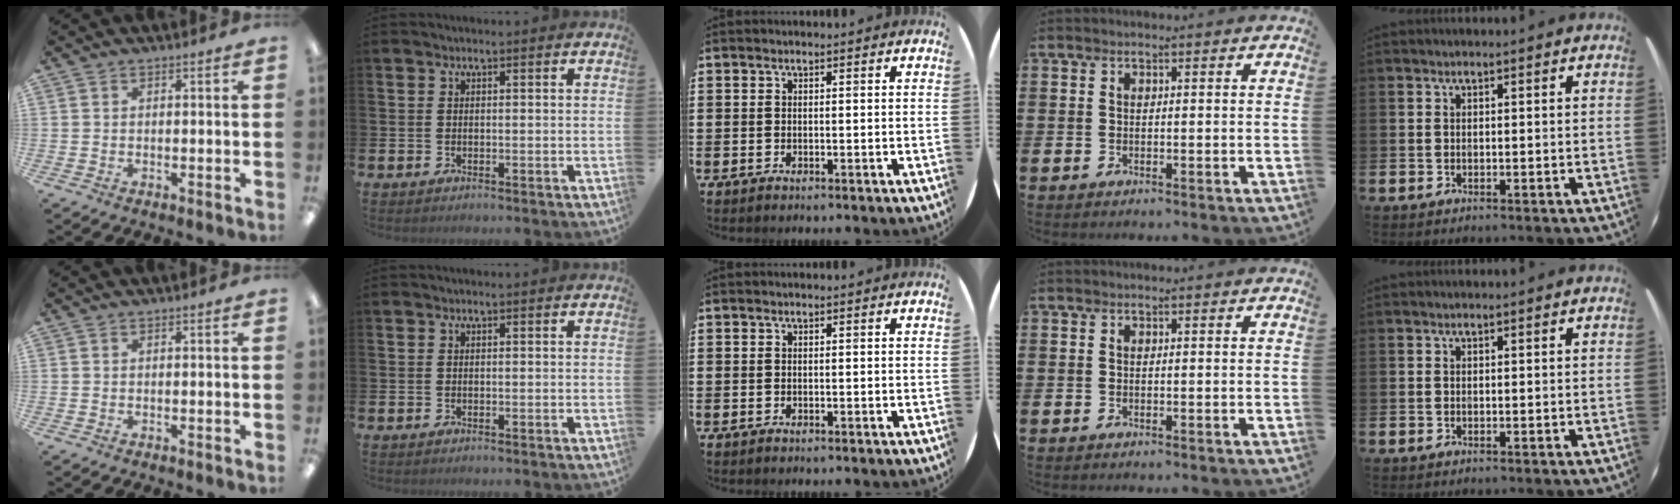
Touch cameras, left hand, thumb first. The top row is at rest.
{}